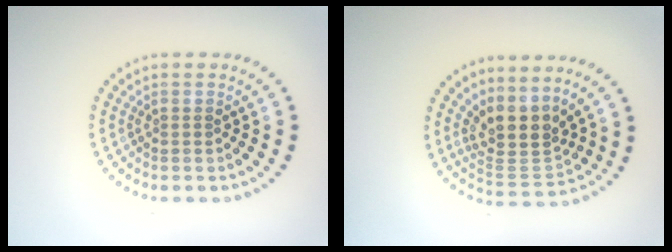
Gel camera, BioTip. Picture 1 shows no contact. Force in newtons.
{"total": 3.9, "press": 3.0, "slide": 2.5}